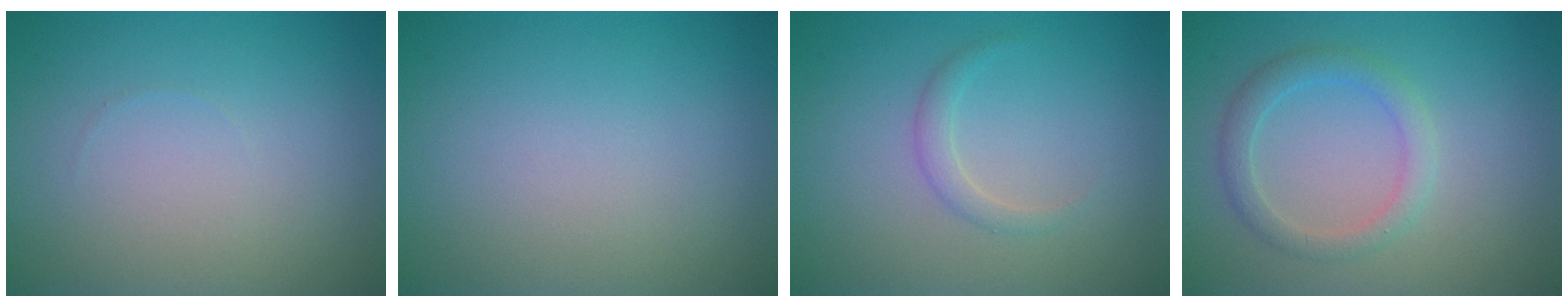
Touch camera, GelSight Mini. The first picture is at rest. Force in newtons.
{"total": 0.0}
{"total": 1.2, "press": 1.2, "slide": 0.0}
{"total": 2.3, "press": 2.3, "slide": 0.1}